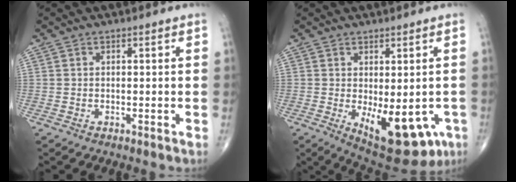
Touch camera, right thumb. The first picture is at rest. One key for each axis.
{"total": 14.2, "fx": -4.4, "fy": 6.9, "fz": 11.6, "tx": -0.135, "ty": -0.009, "tz": -0.041}